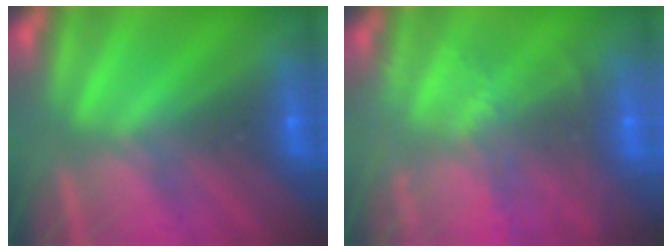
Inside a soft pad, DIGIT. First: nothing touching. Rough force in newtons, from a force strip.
{"total": 6.9}